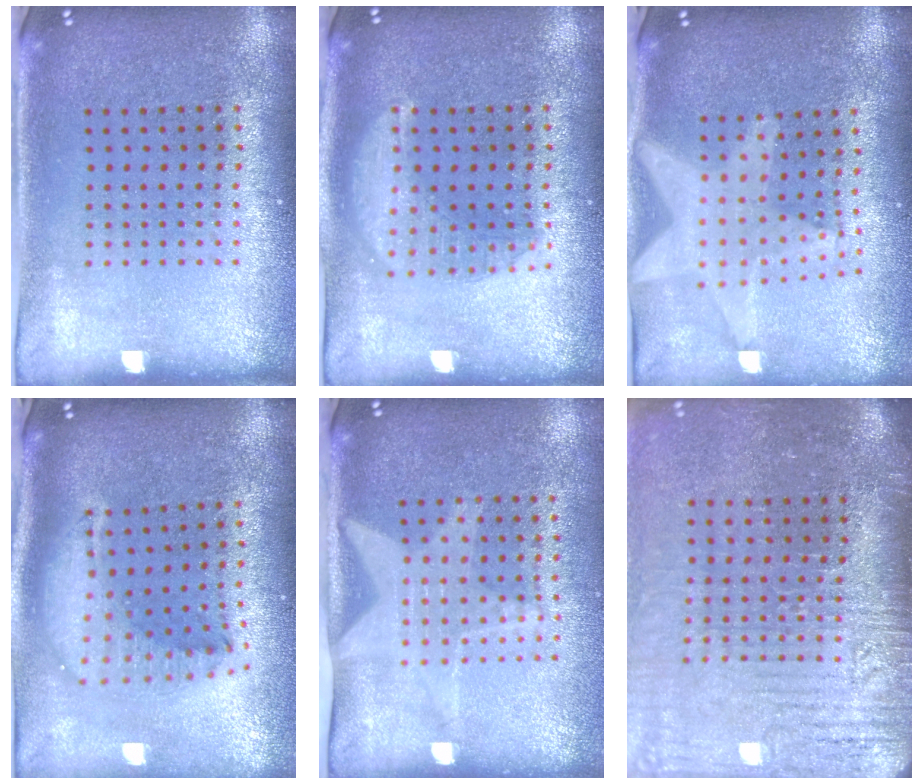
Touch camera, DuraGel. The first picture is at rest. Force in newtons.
{"total": 1.6, "press": 1.6, "slide": 0.2}
{"total": 2.1, "press": 1.7, "slide": 1.2}
{"total": 2.1, "press": 1.6, "slide": 1.3}
{"total": 1.9, "press": 1.5, "slide": 1.1}
{"total": 4.5, "press": 3.8, "slide": 2.3}